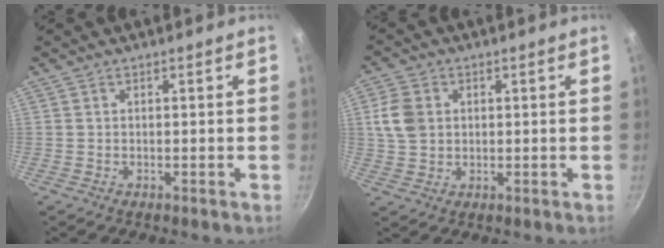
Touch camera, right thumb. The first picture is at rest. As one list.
[{"total": 6.6, "force": [1.2, 5.3, 3.9], "torque": [-0.064, 0.003, 0.023]}]